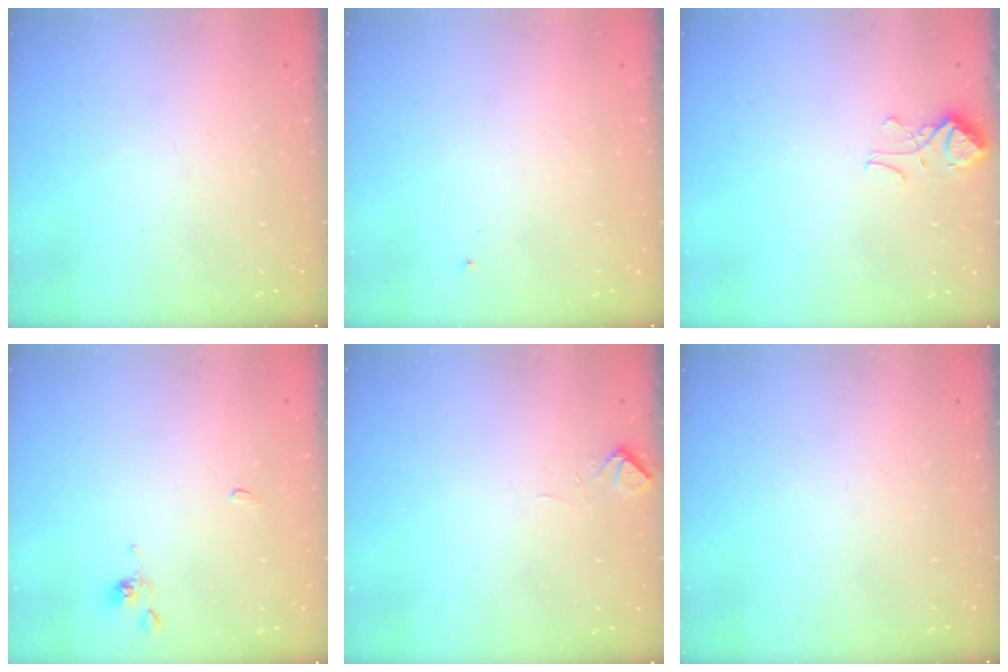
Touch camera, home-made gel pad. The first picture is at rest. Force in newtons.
{"total": 0.0}
{"total": 2.9, "press": 2.8, "slide": 0.8}
{"total": 0.0}
{"total": 2.7, "press": 2.6, "slide": 0.6}
{"total": 0.0}